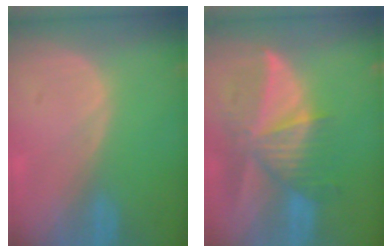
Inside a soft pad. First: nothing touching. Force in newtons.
{"total": 9.7, "press": 8.6, "slide": 4.4}